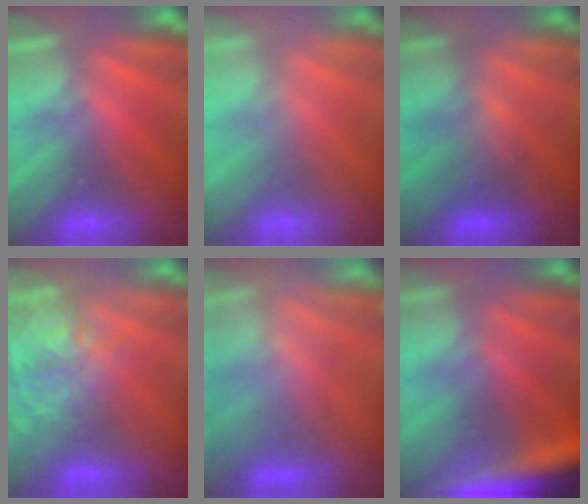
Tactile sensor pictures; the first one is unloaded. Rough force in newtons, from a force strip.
{"total": 2.9}
{"total": 2.2}
{"total": 3.7}
{"total": 3.6}
{"total": 6.6}